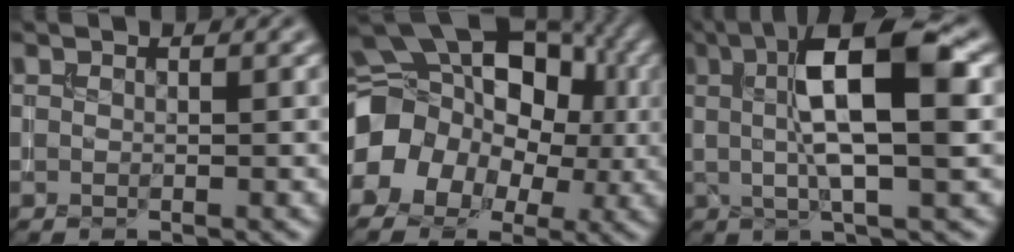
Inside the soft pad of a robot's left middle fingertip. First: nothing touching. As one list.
[{"total": 14.5, "force": [0.0, 11.4, 9.0], "torque": [-0.142, 0.006, -0.021]}, {"total": 9.0, "force": [1.7, 2.0, 8.7], "torque": [-0.142, 0.008, 0.025]}]